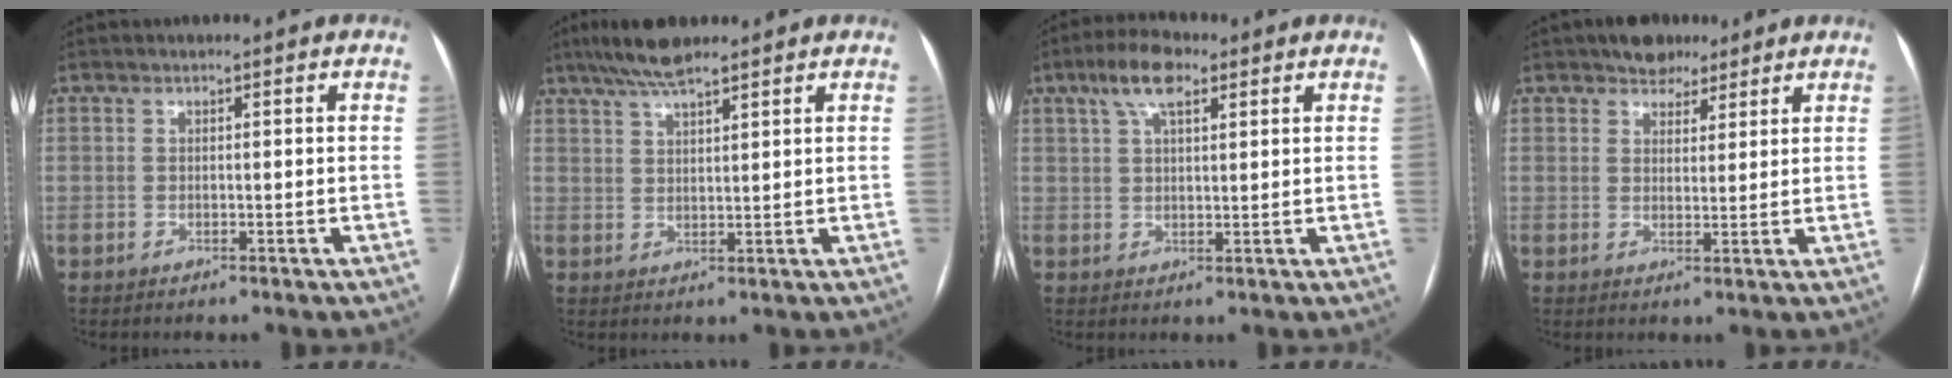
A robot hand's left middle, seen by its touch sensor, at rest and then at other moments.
{"total": 6.3, "force": [5.0, 0.8, 3.7], "torque": [-0.071, 0.021, 0.091]}
{"total": 6.5, "force": [3.6, 2.2, 4.9], "torque": [-0.099, 0.021, 0.063]}
{"total": 4.7, "force": [3.6, 2.8, 1.4], "torque": [-0.016, 0.009, 0.057]}